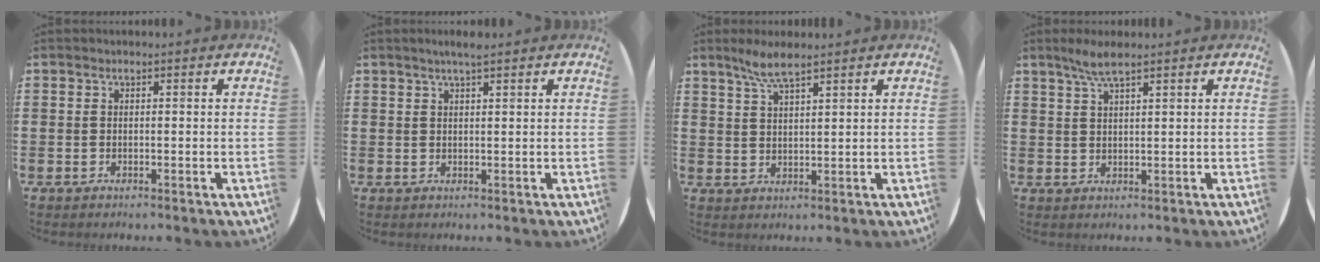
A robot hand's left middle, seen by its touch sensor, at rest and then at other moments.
{"total": 2.2, "force": [1.8, 0.0, 1.2], "torque": [-0.023, 0.004, 0.032]}
{"total": 4.0, "force": [3.3, 0.4, 2.3], "torque": [-0.052, 0.003, 0.058]}
{"total": 3.4, "force": [2.6, 0.3, 2.2], "torque": [-0.046, 0.005, 0.045]}